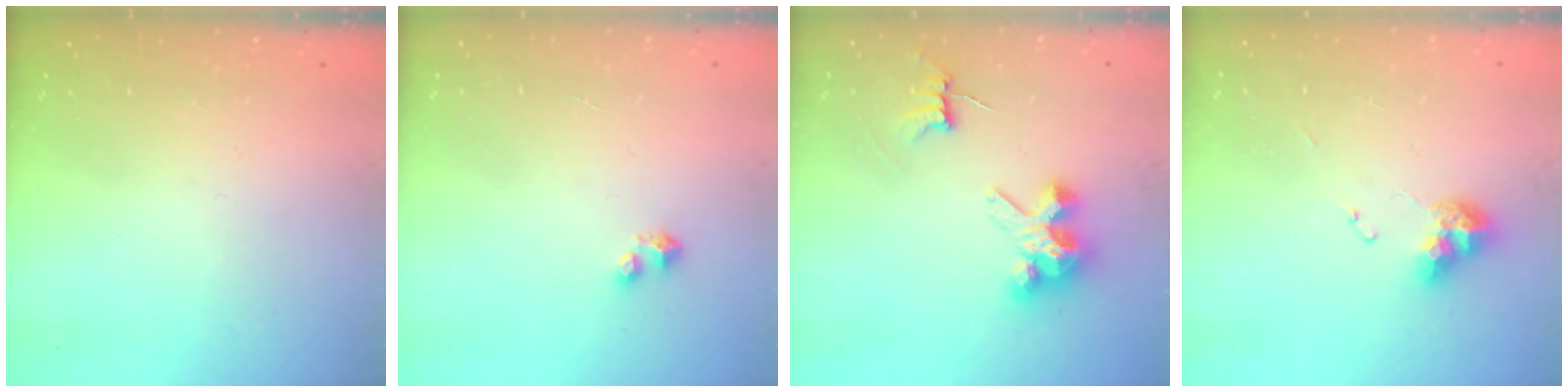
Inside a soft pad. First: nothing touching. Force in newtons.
{"total": 3.5, "press": 3.4, "slide": 0.5}
{"total": 6.9, "press": 6.9, "slide": 0.5}
{"total": 9.1, "press": 9.0, "slide": 1.1}